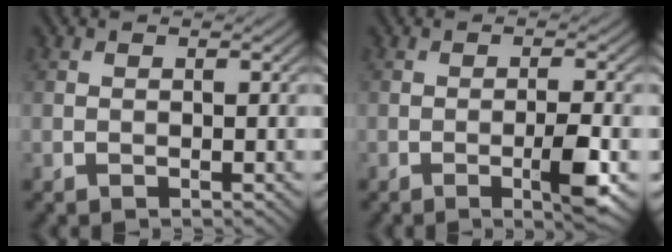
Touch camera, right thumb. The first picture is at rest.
{"total": 4.2, "force": [-1.5, 0.4, 3.9], "torque": [-0.063, 0.004, -0.026]}